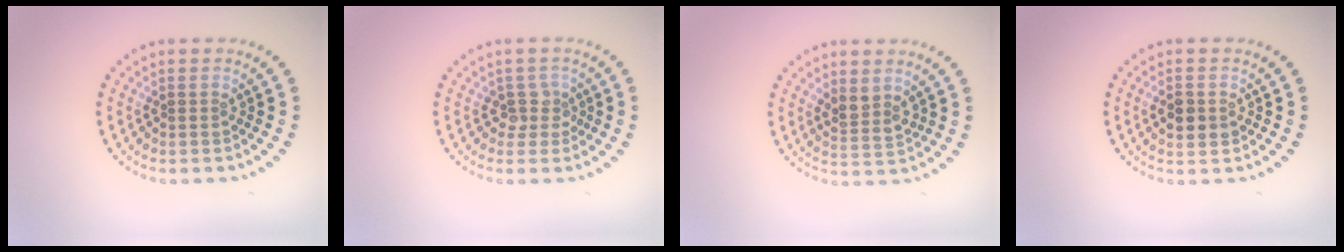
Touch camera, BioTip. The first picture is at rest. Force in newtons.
{"total": 1.8, "press": 1.3, "slide": 1.2}
{"total": 2.2, "press": 1.9, "slide": 1.1}
{"total": 2.6, "press": 2.6, "slide": 0.2}